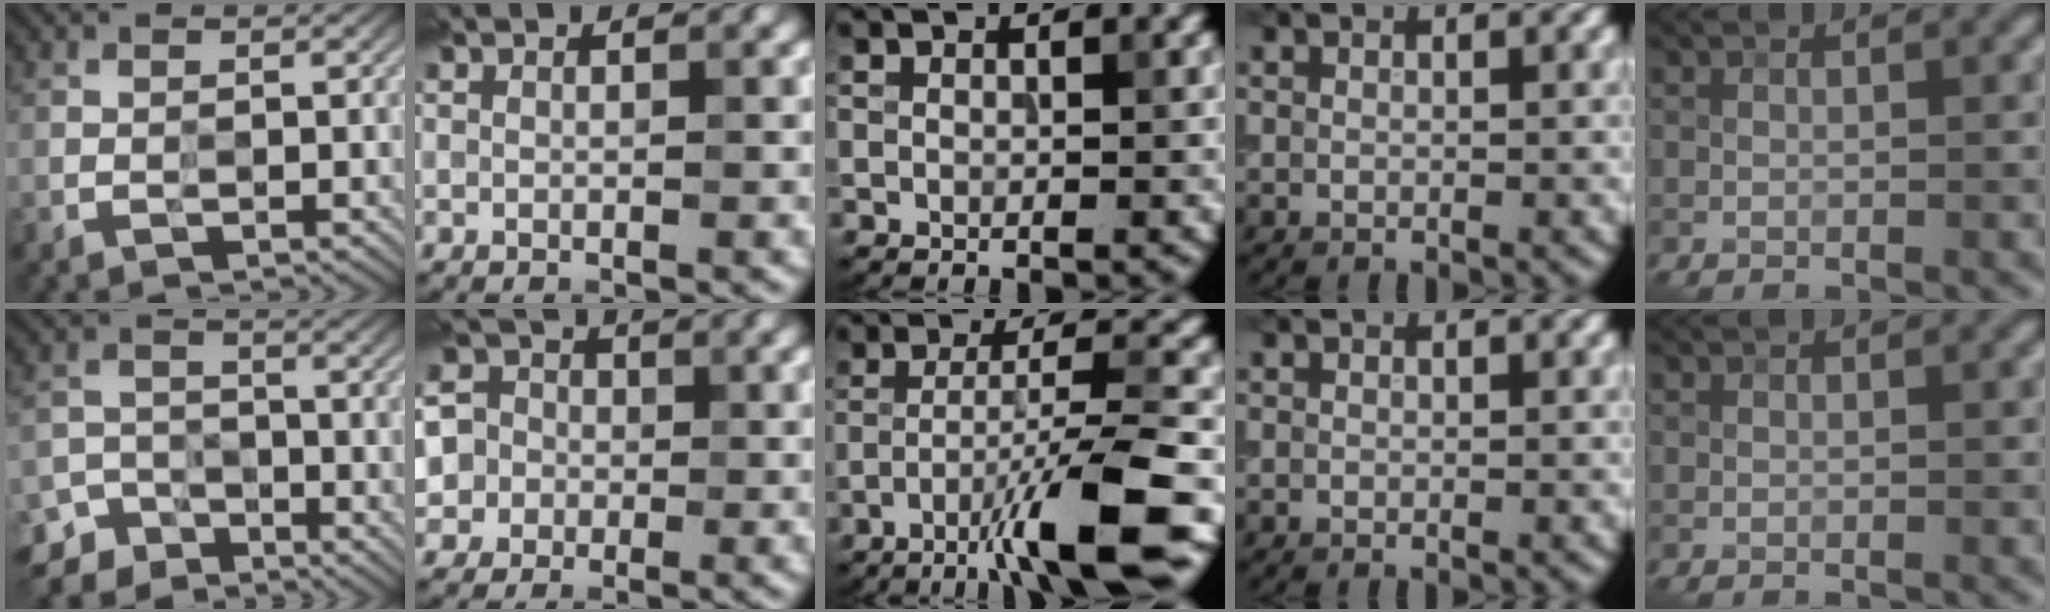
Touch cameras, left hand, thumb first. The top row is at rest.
{"thumb": {"total": 6.1, "force": [-4.7, 3.9, 1.0], "torque": [-0.010, -0.006, -0.091]}, "index": {"total": 6.8, "force": [-0.1, 6.4, 2.1], "torque": [-0.049, 0.034, -0.038]}, "middle": {"total": 9.0, "force": [-4.7, 1.1, 7.7], "torque": [-0.116, 0.013, -0.082]}}